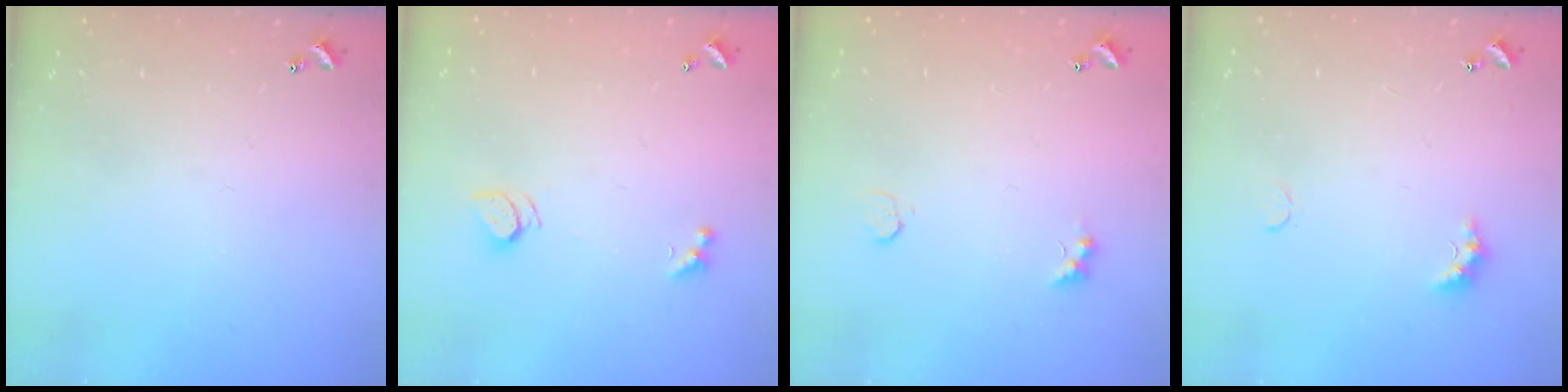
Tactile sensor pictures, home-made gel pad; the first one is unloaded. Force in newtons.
{"total": 2.5, "press": 2.4, "slide": 0.7}
{"total": 1.9, "press": 1.8, "slide": 0.5}
{"total": 2.8, "press": 2.8, "slide": 0.7}